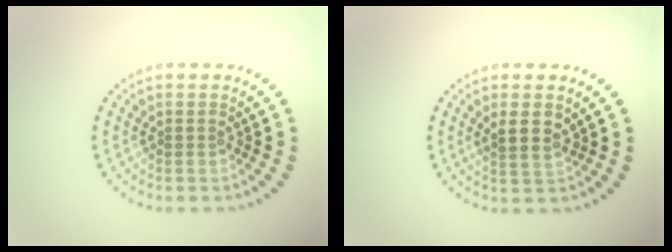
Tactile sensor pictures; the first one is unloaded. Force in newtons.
{"total": 2.5, "press": 2.3, "slide": 1.0}